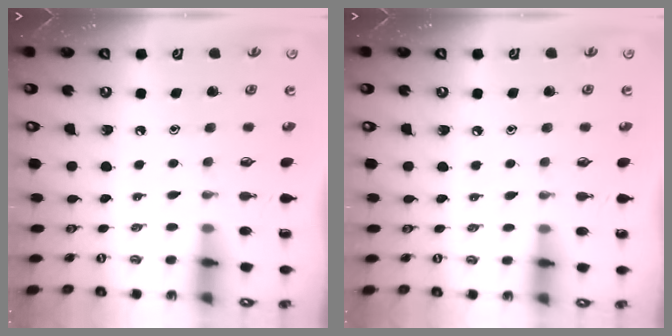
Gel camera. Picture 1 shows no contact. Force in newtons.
{"total": 3.9, "press": 3.8, "slide": 0.5}